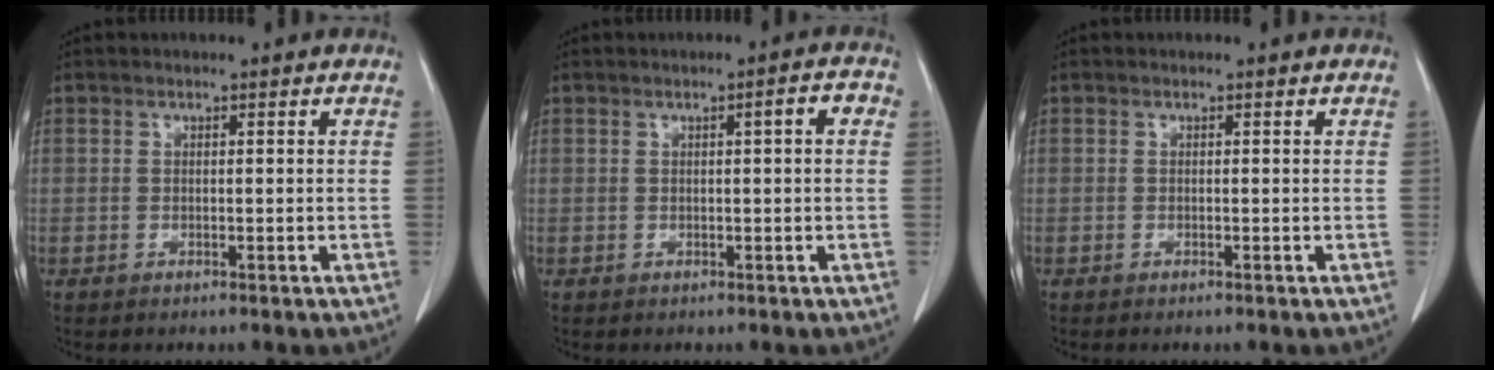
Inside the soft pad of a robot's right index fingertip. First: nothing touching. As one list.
[{"total": 2.6, "force": [0.5, 0.3, 2.5], "torque": [-0.033, 0.008, 0.006]}, {"total": 0.0}]